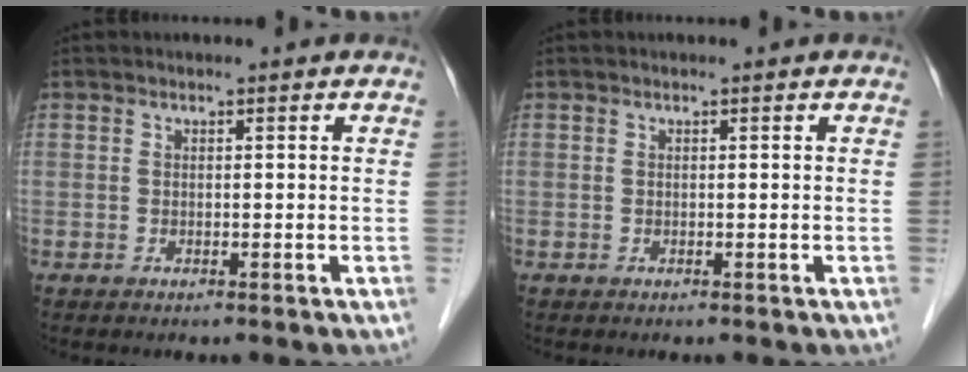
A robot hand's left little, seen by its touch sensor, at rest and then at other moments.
{"total": 0.0}